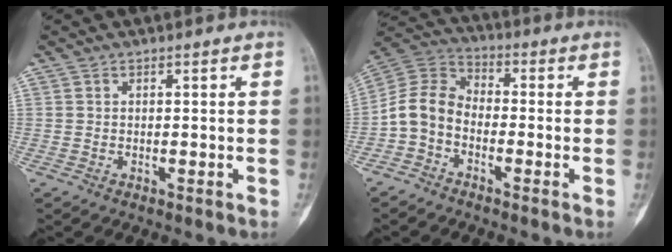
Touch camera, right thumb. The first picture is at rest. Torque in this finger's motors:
{"motor_torque": [0.42, 0.41, 0.68, -0.67, 0.05]}